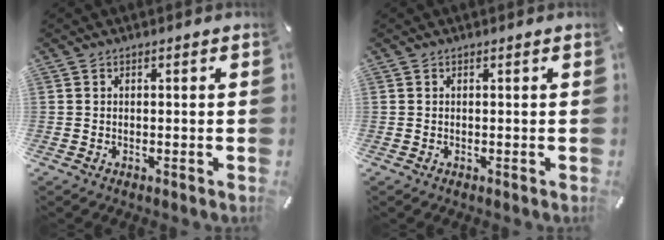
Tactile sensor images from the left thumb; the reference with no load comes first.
{"total": 0.0}